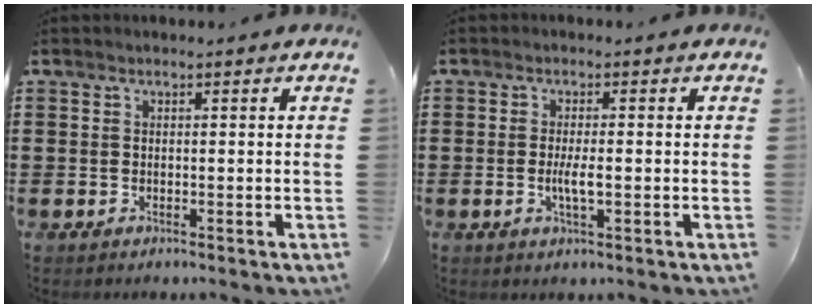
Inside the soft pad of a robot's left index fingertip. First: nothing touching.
{"total": 3.3, "force": [-0.6, 0.6, 3.2], "torque": [-0.062, -0.006, -0.012]}